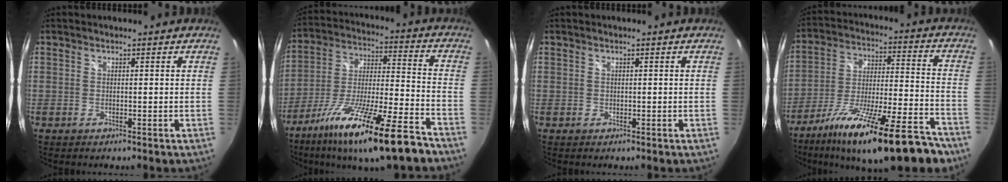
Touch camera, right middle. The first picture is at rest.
{"total": 21.6, "force": [-14.7, 3.1, 15.6], "torque": [-0.278, -0.037, -0.246]}
{"total": 0.0}
{"total": 23.3, "force": [-17.0, 4.6, 15.3], "torque": [-0.262, -0.039, -0.264]}